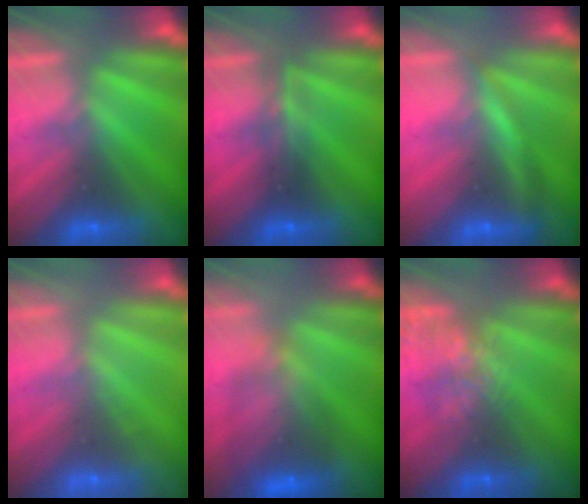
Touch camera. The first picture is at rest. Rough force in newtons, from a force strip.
{"total": 2.3}
{"total": 3.9}
{"total": 1.8}
{"total": 8.4}
{"total": 4.9}